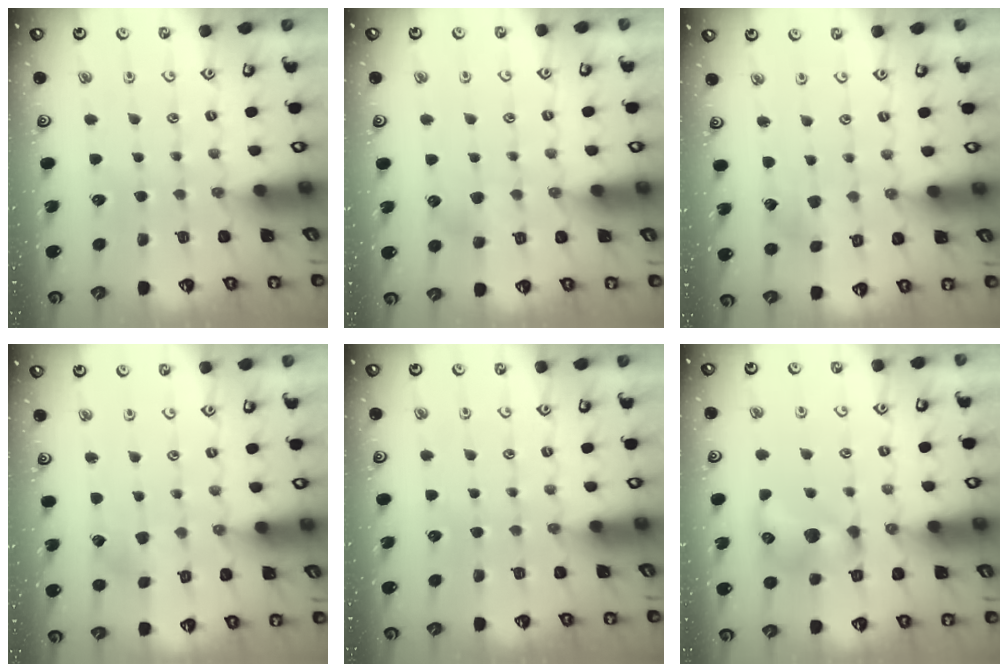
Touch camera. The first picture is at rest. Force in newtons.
{"total": 4.6, "press": 4.6, "slide": 0.5}
{"total": 2.7, "press": 2.6, "slide": 0.3}
{"total": 2.0, "press": 2.0, "slide": 0.1}
{"total": 0.0}
{"total": 12.1, "press": 12.0, "slide": 1.0}